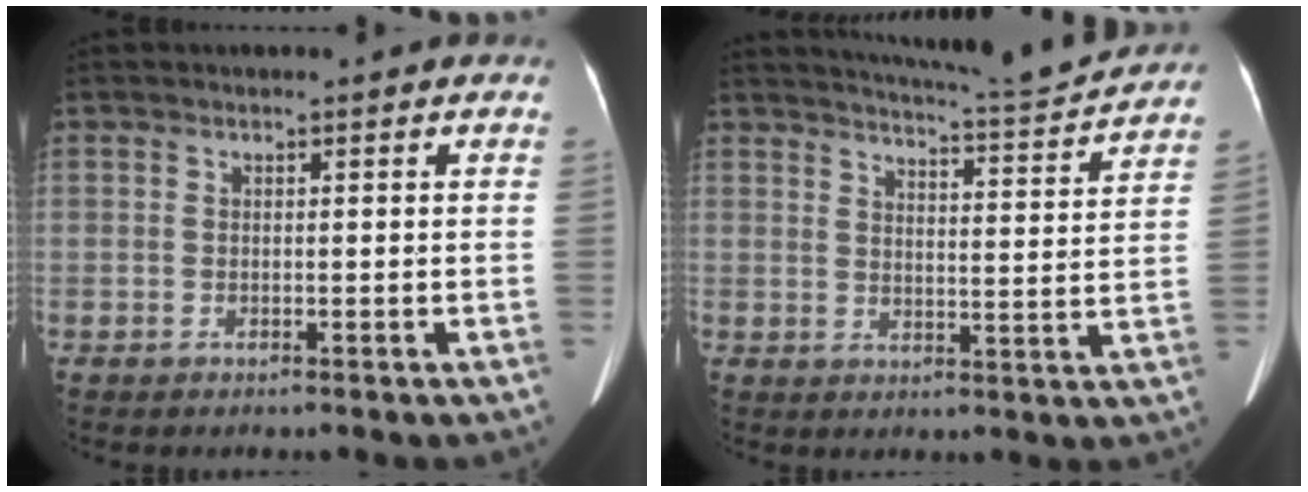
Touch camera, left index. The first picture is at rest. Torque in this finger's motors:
{"motor_torque": [0.36, -0.42, -0.03, 0.03]}